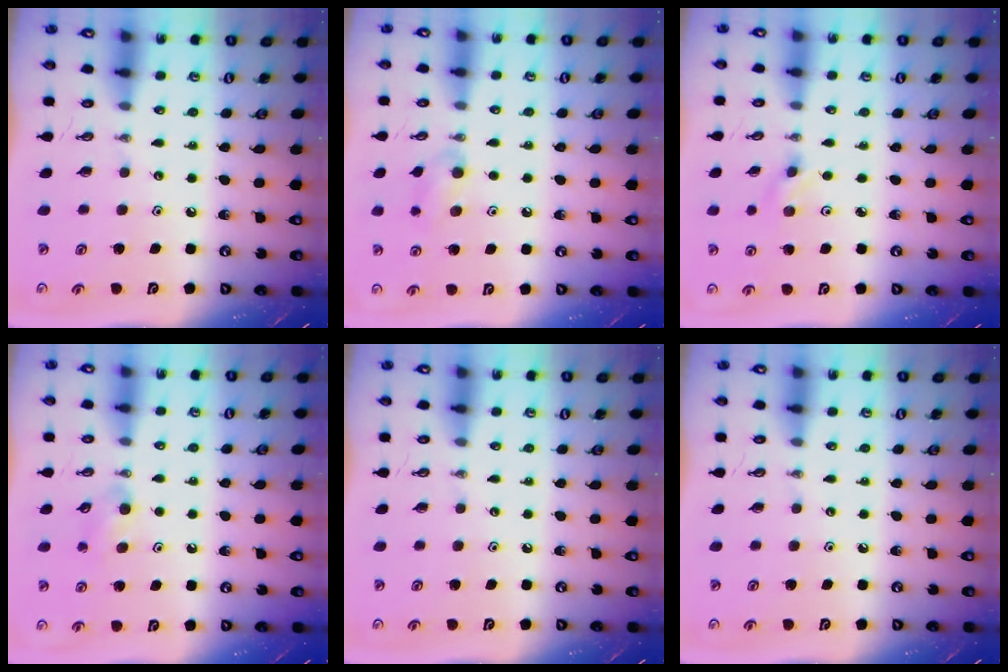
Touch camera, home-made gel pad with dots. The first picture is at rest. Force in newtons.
{"total": 9.0, "press": 6.3, "slide": 6.5}
{"total": 2.9, "press": 2.6, "slide": 1.4}
{"total": 5.3, "press": 5.1, "slide": 1.4}
{"total": 0.0}
{"total": 0.0}